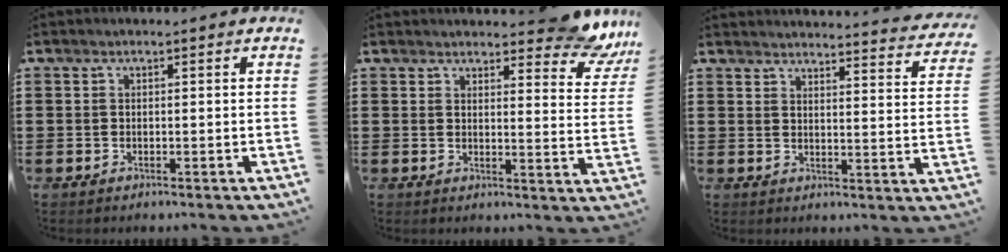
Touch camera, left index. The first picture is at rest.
{"total": 6.2, "force": [5.5, 0.9, 2.8], "torque": [-0.040, -0.025, 0.094]}
{"total": 3.3, "force": [3.2, -0.5, 0.4], "torque": [-0.017, -0.028, 0.052]}